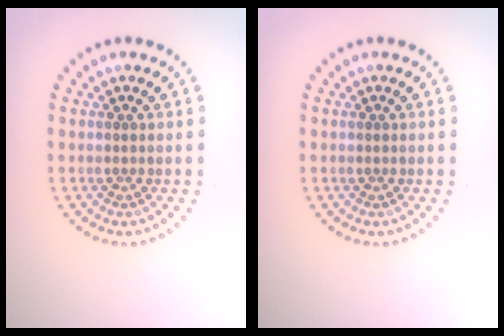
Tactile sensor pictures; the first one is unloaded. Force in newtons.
{"total": 0.0}